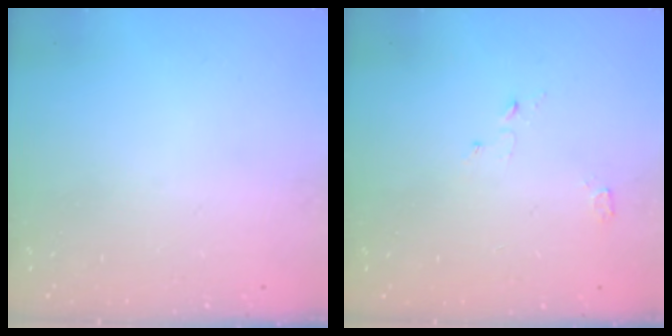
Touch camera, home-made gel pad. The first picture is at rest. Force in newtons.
{"total": 3.1, "press": 3.1, "slide": 0.3}